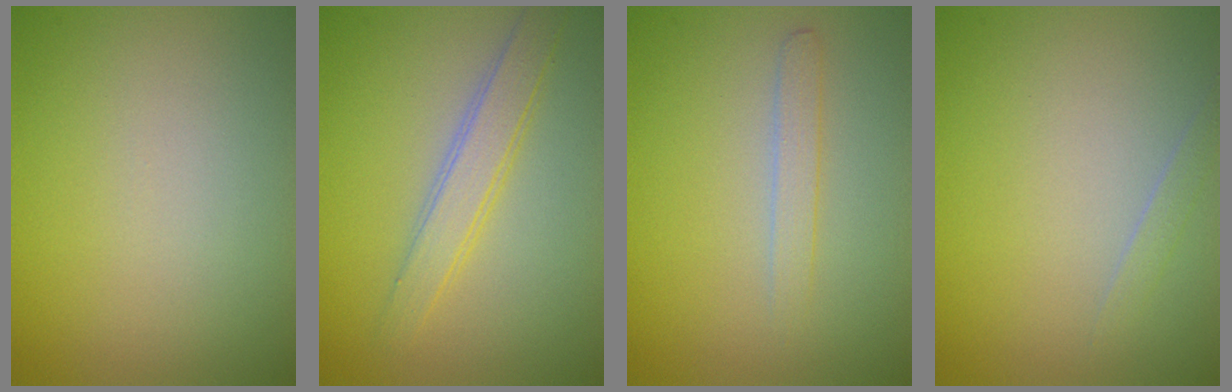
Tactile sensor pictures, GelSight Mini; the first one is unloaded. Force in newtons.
{"total": 2.7, "press": 2.7, "slide": 0.1}
{"total": 1.4, "press": 1.4, "slide": 0.0}
{"total": 0.8, "press": 0.8, "slide": 0.0}